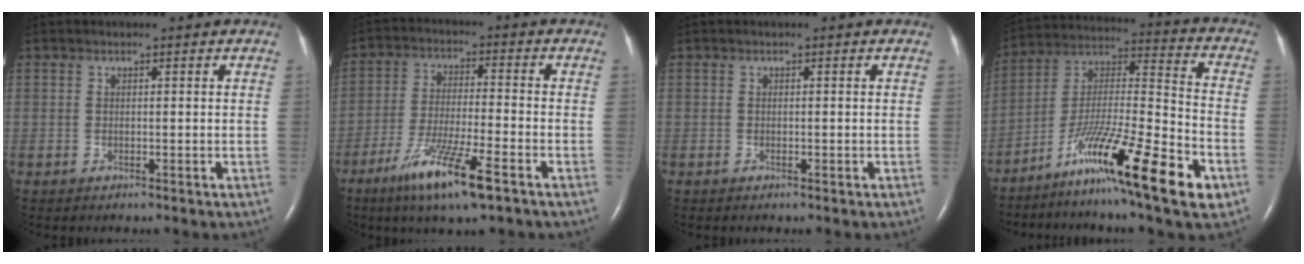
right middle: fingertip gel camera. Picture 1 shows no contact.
{"total": 11.2, "force": [-6.6, 0.7, 9.0], "torque": [-0.177, -0.028, -0.117]}
{"total": 0.0}
{"total": 19.7, "force": [-10.9, 1.0, 16.3], "torque": [-0.285, -0.025, -0.189]}